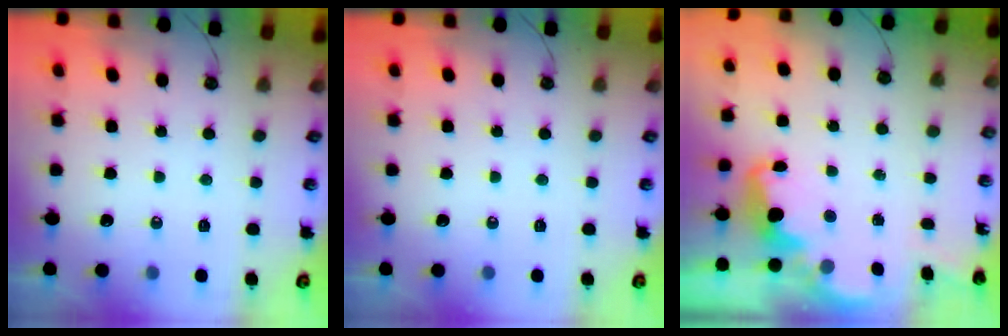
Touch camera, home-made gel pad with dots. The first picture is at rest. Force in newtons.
{"total": 0.0}
{"total": 2.5, "press": 2.5, "slide": 0.5}